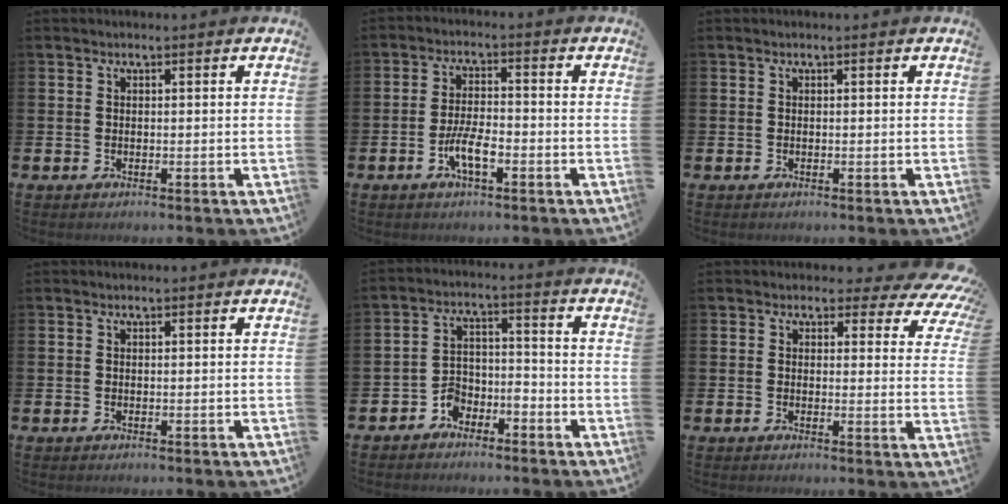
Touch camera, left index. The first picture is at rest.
{"total": 4.6, "force": [-1.8, 1.6, 4.0], "torque": [-0.084, 0.004, -0.036]}
{"total": 0.0}
{"total": 0.0}
{"total": 3.8, "force": [-3.2, 1.8, 0.9], "torque": [-0.023, 0.005, -0.067]}
{"total": 2.7, "force": [1.6, 1.8, 1.2], "torque": [-0.017, -0.018, 0.018]}